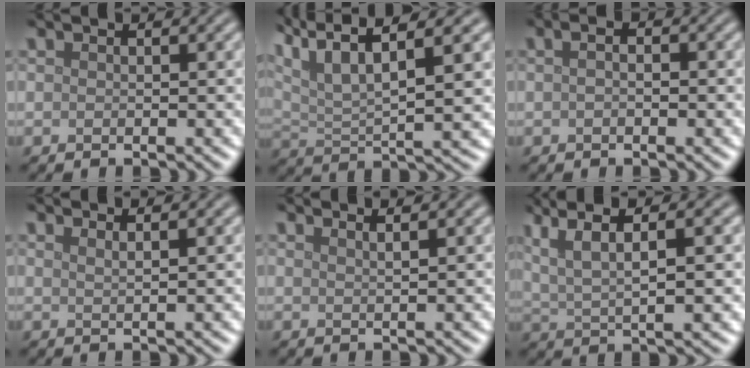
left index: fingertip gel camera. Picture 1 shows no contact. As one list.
[{"total": 9.6, "force": [6.0, 2.6, 7.1], "torque": [-0.138, 0.021, 0.106]}, {"total": 2.5, "force": [0.6, 1.5, 1.9], "torque": [-0.025, 0.010, -0.010]}, {"total": 1.7, "force": [1.2, 0.6, 1.0], "torque": [0.003, 0.002, 0.001]}, {"total": 2.3, "force": [1.7, 0.9, 1.3], "torque": [0.007, 0.007, -0.002]}, {"total": 6.8, "force": [3.4, 1.7, 5.6], "torque": [-0.110, 0.012, 0.064]}]